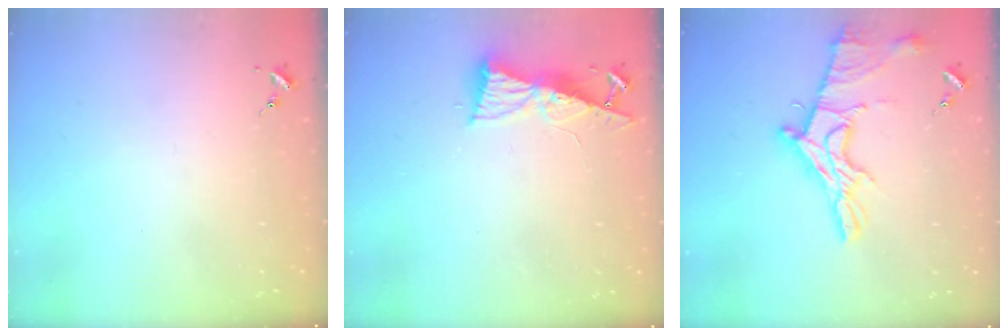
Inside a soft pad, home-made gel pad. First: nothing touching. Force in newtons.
{"total": 8.6, "press": 8.6, "slide": 1.1}
{"total": 15.5, "press": 15.5, "slide": 1.1}